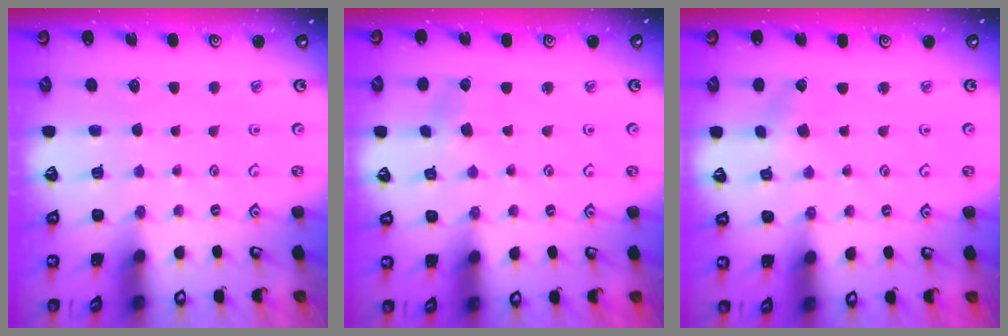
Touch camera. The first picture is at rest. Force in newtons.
{"total": 2.6, "press": 2.6, "slide": 0.6}
{"total": 0.5, "press": 0.5, "slide": 0.1}